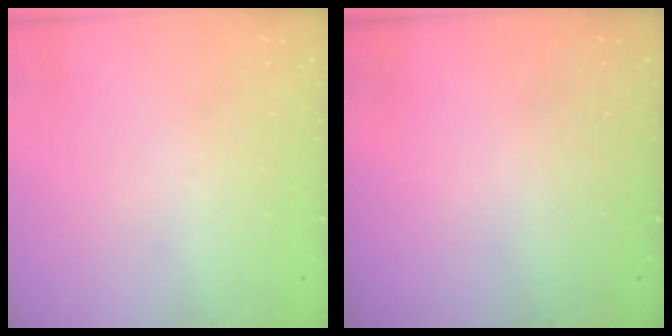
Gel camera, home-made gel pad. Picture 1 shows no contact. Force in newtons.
{"total": 0.0}